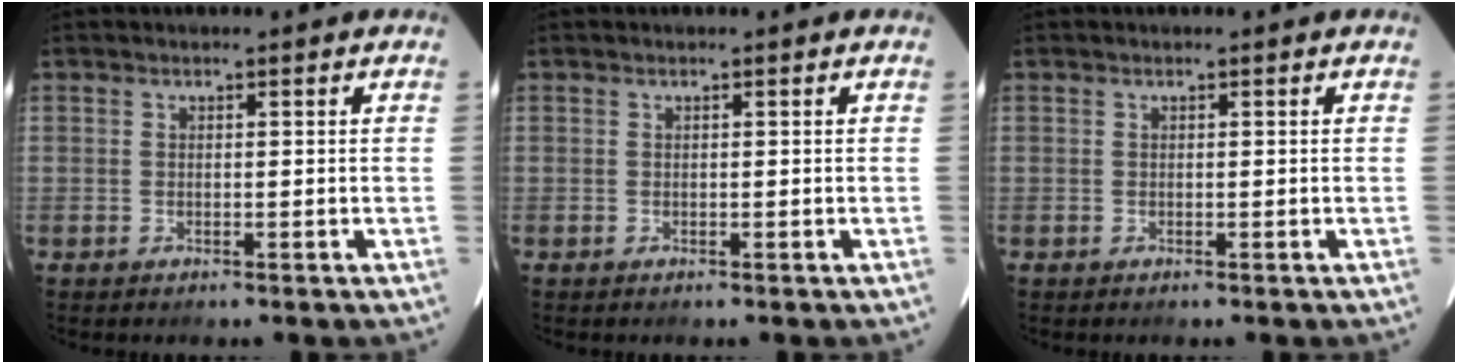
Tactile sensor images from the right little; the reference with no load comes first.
{"total": 0.0}
{"total": 0.0}